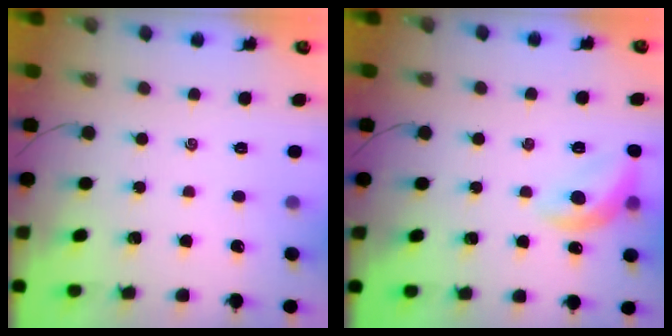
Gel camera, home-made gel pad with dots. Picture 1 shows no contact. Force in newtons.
{"total": 11.4, "press": 11.4, "slide": 1.2}